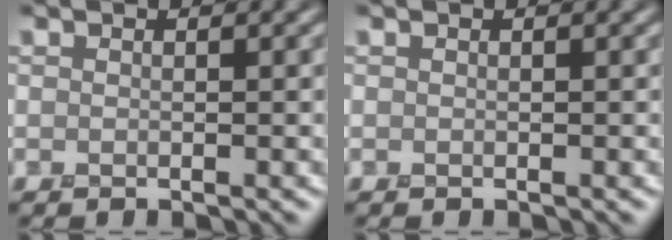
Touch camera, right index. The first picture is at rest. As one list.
[{"total": 0.0}]